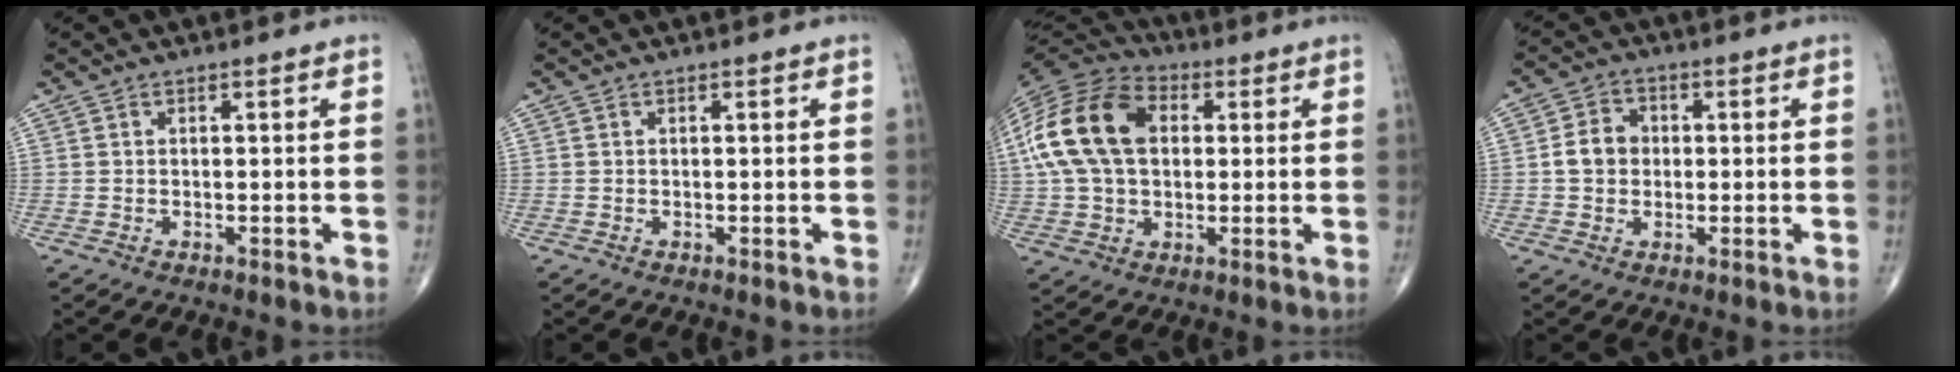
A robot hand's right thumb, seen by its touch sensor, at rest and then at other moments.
{"total": 0.0}
{"total": 18.5, "force": [3.0, 12.4, 13.4], "torque": [-0.262, 0.022, 0.048]}
{"total": 5.5, "force": [0.0, 4.6, 2.9], "torque": [-0.042, 0.015, -0.007]}